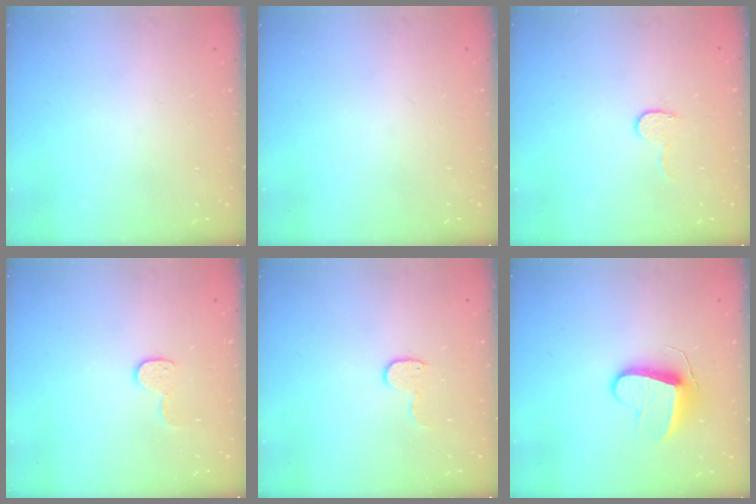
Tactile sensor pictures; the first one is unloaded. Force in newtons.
{"total": 0.0}
{"total": 4.9, "press": 4.9, "slide": 0.4}
{"total": 6.1, "press": 6.1, "slide": 0.2}
{"total": 5.5, "press": 5.5, "slide": 0.5}
{"total": 9.9, "press": 9.8, "slide": 0.6}